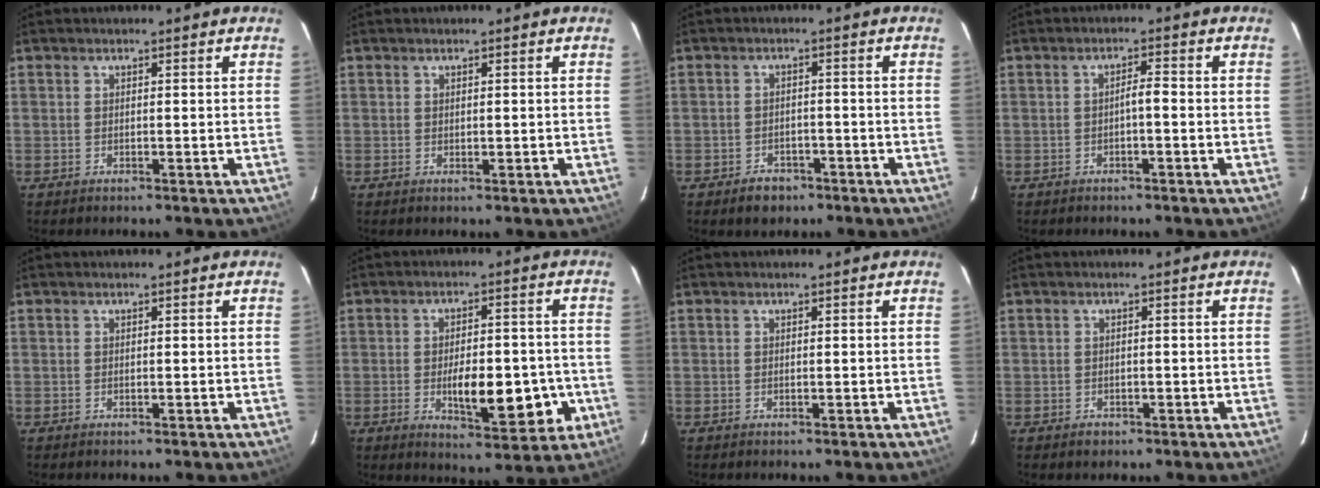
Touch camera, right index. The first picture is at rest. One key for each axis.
{"total": 0.7, "fx": 0.0, "fy": 0.5, "fz": 0.5, "tx": -0.013, "ty": -0.002, "tz": 0.002}
{"total": 4.3, "fx": -2.8, "fy": 2.9, "fz": 1.6, "tx": -0.027, "ty": 0.004, "tz": -0.037}
{"total": 2.4, "fx": -0.5, "fy": 0.6, "fz": 2.3, "tx": -0.039, "ty": 0.009, "tz": -0.007}
{"total": 0.0}
{"total": 12.2, "fx": -3.0, "fy": 4.7, "fz": 10.9, "tx": -0.155, "ty": 0.005, "tz": -0.034}
{"total": 0.0}
{"total": 2.0, "fx": -1.0, "fy": 1.6, "fz": 0.7, "tx": -0.015, "ty": 0.001, "tz": -0.010}